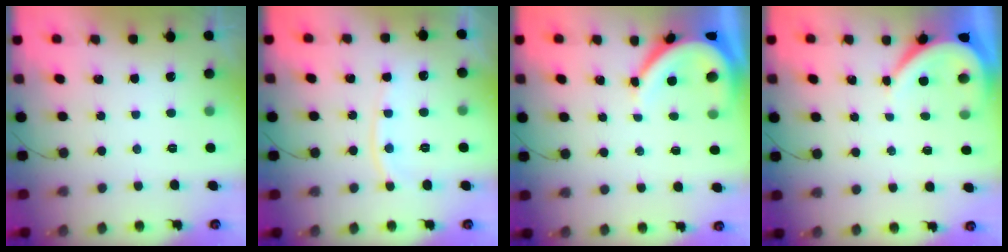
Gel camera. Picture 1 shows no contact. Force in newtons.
{"total": 8.9, "press": 8.9, "slide": 1.2}
{"total": 7.3, "press": 7.3, "slide": 0.9}
{"total": 5.1, "press": 5.0, "slide": 0.6}